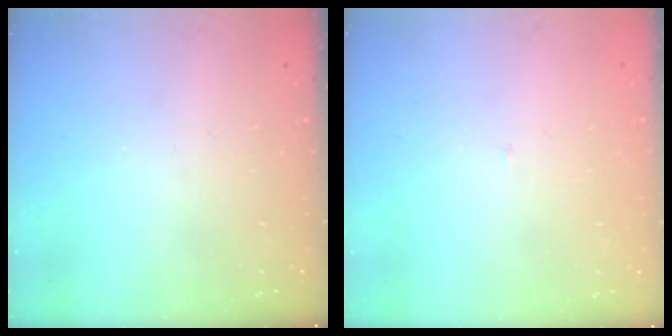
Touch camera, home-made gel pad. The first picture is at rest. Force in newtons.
{"total": 2.1, "press": 2.1, "slide": 0.1}